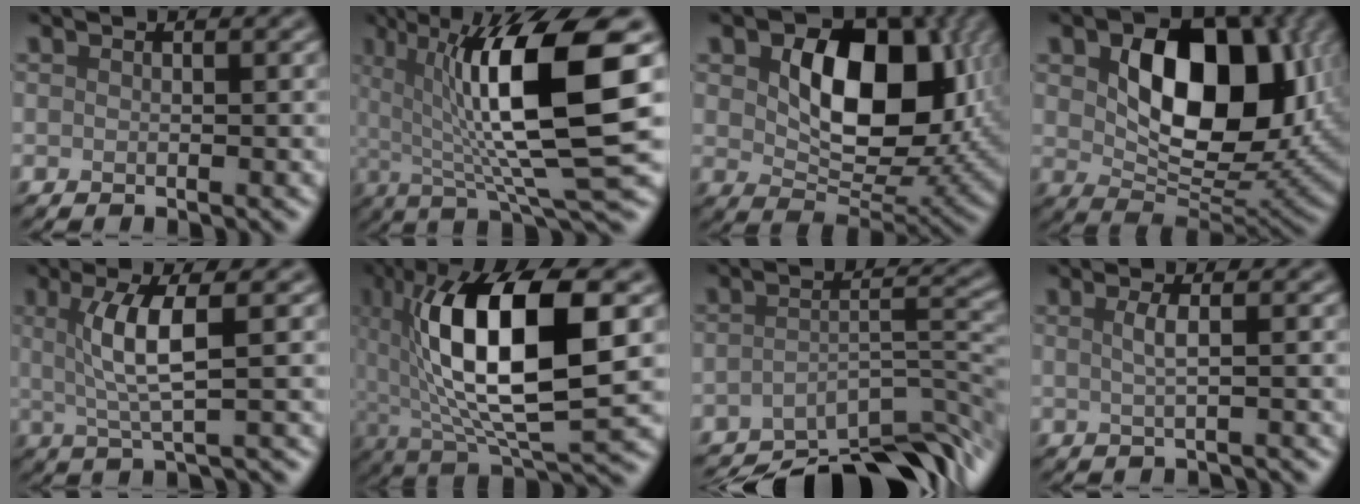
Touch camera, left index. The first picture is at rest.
{"total": 12.4, "force": [2.1, 2.8, 11.9], "torque": [-0.176, -0.001, 0.040]}
{"total": 11.4, "force": [2.2, 7.3, 8.5], "torque": [-0.132, -0.005, 0.041]}
{"total": 11.9, "force": [2.4, 7.5, 9.0], "torque": [-0.136, -0.008, 0.050]}
{"total": 4.6, "force": [0.8, 0.9, 4.4], "torque": [-0.081, 0.003, 0.017]}
{"total": 13.1, "force": [2.0, 4.7, 12.0], "torque": [-0.198, -0.002, 0.036]}
{"total": 10.0, "force": [-8.0, 2.4, 5.5], "torque": [-0.072, -0.002, -0.131]}
{"total": 1.9, "force": [0.0, 0.7, 1.8], "torque": [-0.023, 0.004, -0.004]}